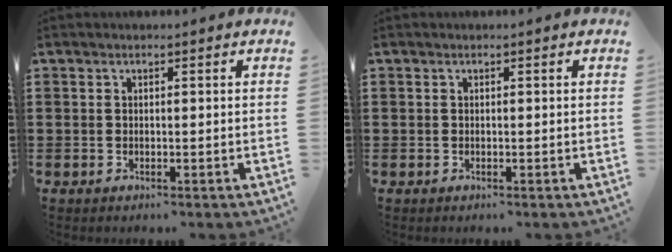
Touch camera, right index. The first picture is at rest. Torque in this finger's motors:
{"motor_torque": [0.01, 1.55, 0.00, 0.00]}